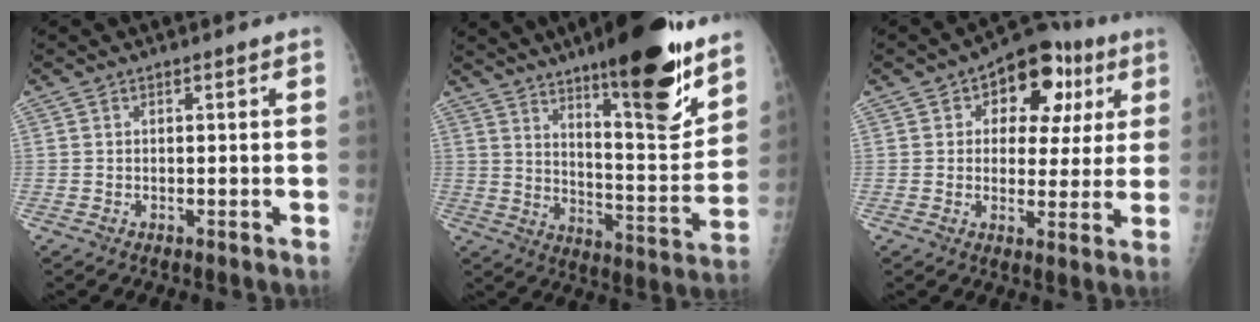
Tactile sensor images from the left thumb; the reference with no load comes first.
{"total": 21.3, "force": [14.1, 4.5, 15.3], "torque": [-0.191, -0.086, 0.219]}
{"total": 13.7, "force": [5.0, 8.9, 9.1], "torque": [-0.064, 0.010, 0.064]}